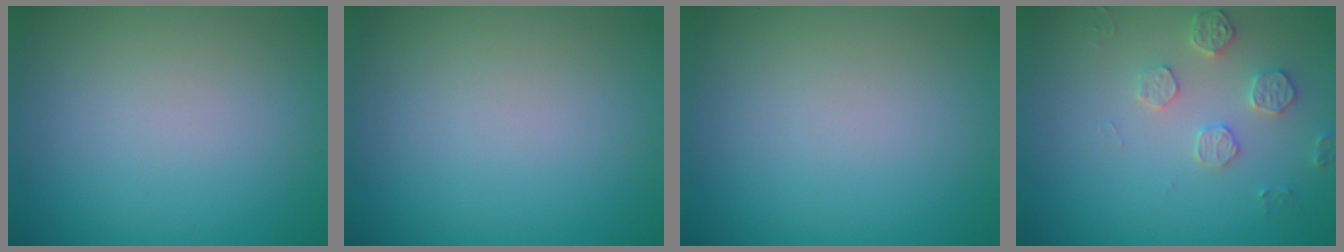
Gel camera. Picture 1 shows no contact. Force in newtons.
{"total": 0.0}
{"total": 0.0}
{"total": 2.5, "press": 2.5, "slide": 0.5}